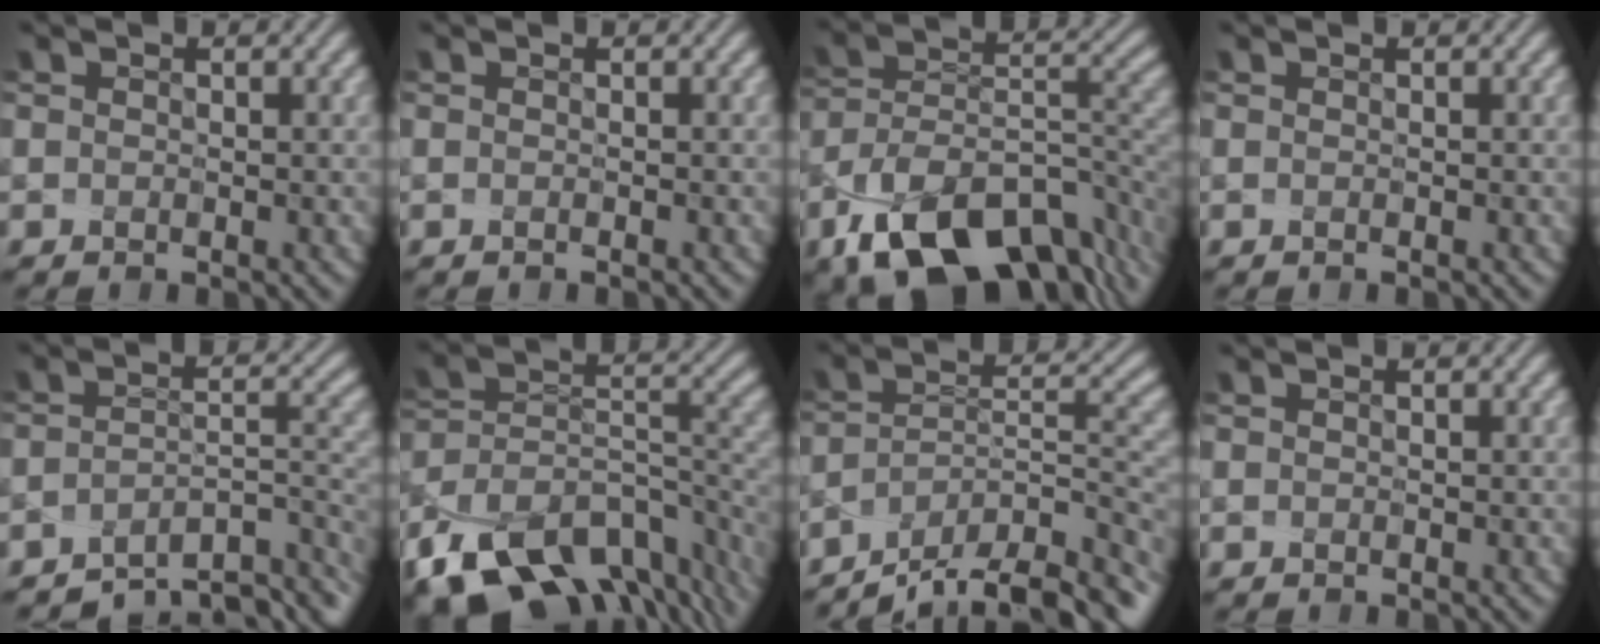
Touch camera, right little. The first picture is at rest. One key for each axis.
{"total": 0.0}
{"total": 13.5, "fx": -6.8, "fy": 8.1, "fz": 8.4, "tx": -0.155, "ty": -0.003, "tz": -0.112}
{"total": 0.0}
{"total": 7.2, "fx": -4.6, "fy": 3.2, "fz": 4.6, "tx": -0.059, "ty": -0.010, "tz": -0.064}
{"total": 14.6, "fx": -8.0, "fy": 8.7, "fz": 8.6, "tx": -0.182, "ty": -0.014, "tz": -0.123}
{"total": 11.5, "fx": -7.8, "fy": 4.5, "fz": 7.2, "tx": -0.132, "ty": 0.001, "tz": -0.108}
{"total": 0.0}